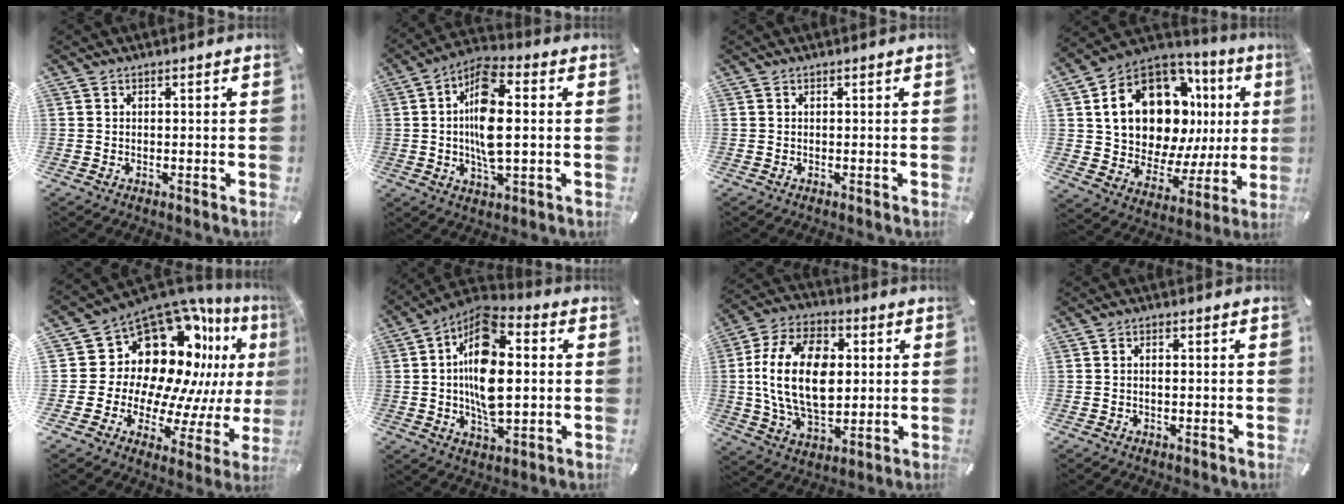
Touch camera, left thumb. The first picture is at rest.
{"total": 12.6, "force": [0.5, 5.1, 11.5], "torque": [-0.230, -0.001, 0.005]}
{"total": 0.0}
{"total": 18.8, "force": [7.8, 11.8, 12.3], "torque": [-0.200, -0.057, 0.137]}
{"total": 19.8, "force": [9.7, 13.4, 10.9], "torque": [-0.177, -0.109, 0.188]}
{"total": 16.7, "force": [1.2, 9.2, 13.9], "torque": [-0.271, -0.003, 0.017]}
{"total": 20.4, "force": [1.7, 13.7, 15.0], "torque": [-0.316, 0.010, 0.028]}
{"total": 1.1, "force": [-0.1, 0.5, 1.0], "torque": [-0.020, 0.001, -0.002]}